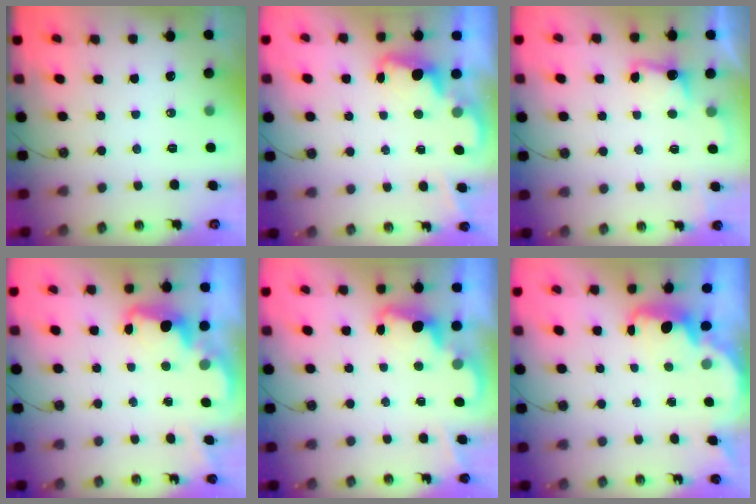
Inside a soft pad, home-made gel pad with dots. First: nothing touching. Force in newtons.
{"total": 2.1, "press": 2.1, "slide": 0.5}
{"total": 2.9, "press": 2.7, "slide": 1.0}
{"total": 2.4, "press": 2.3, "slide": 0.5}
{"total": 2.3, "press": 2.3, "slide": 0.5}
{"total": 2.2, "press": 2.1, "slide": 0.6}